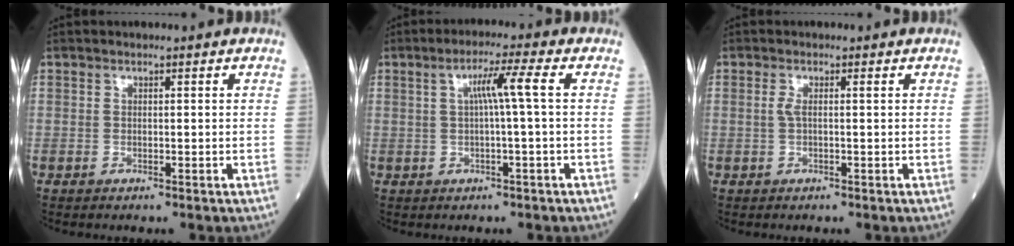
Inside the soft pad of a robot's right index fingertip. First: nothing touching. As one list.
[{"total": 5.5, "force": [0.8, -0.3, 5.4], "torque": [-0.104, 0.012, 0.018]}, {"total": 1.8, "force": [0.1, 0.8, 1.7], "torque": [-0.046, 0.006, 0.001]}]